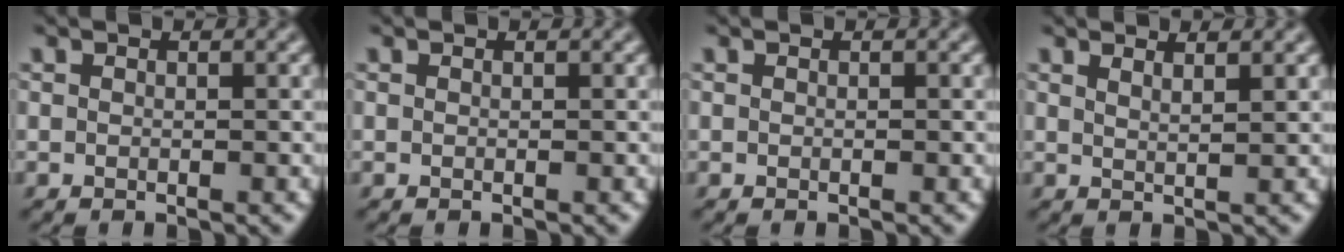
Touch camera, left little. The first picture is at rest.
{"total": 0.0}
{"total": 0.0}
{"total": 1.4, "force": [1.2, 0.1, 0.8], "torque": [-0.010, 0.003, 0.016]}